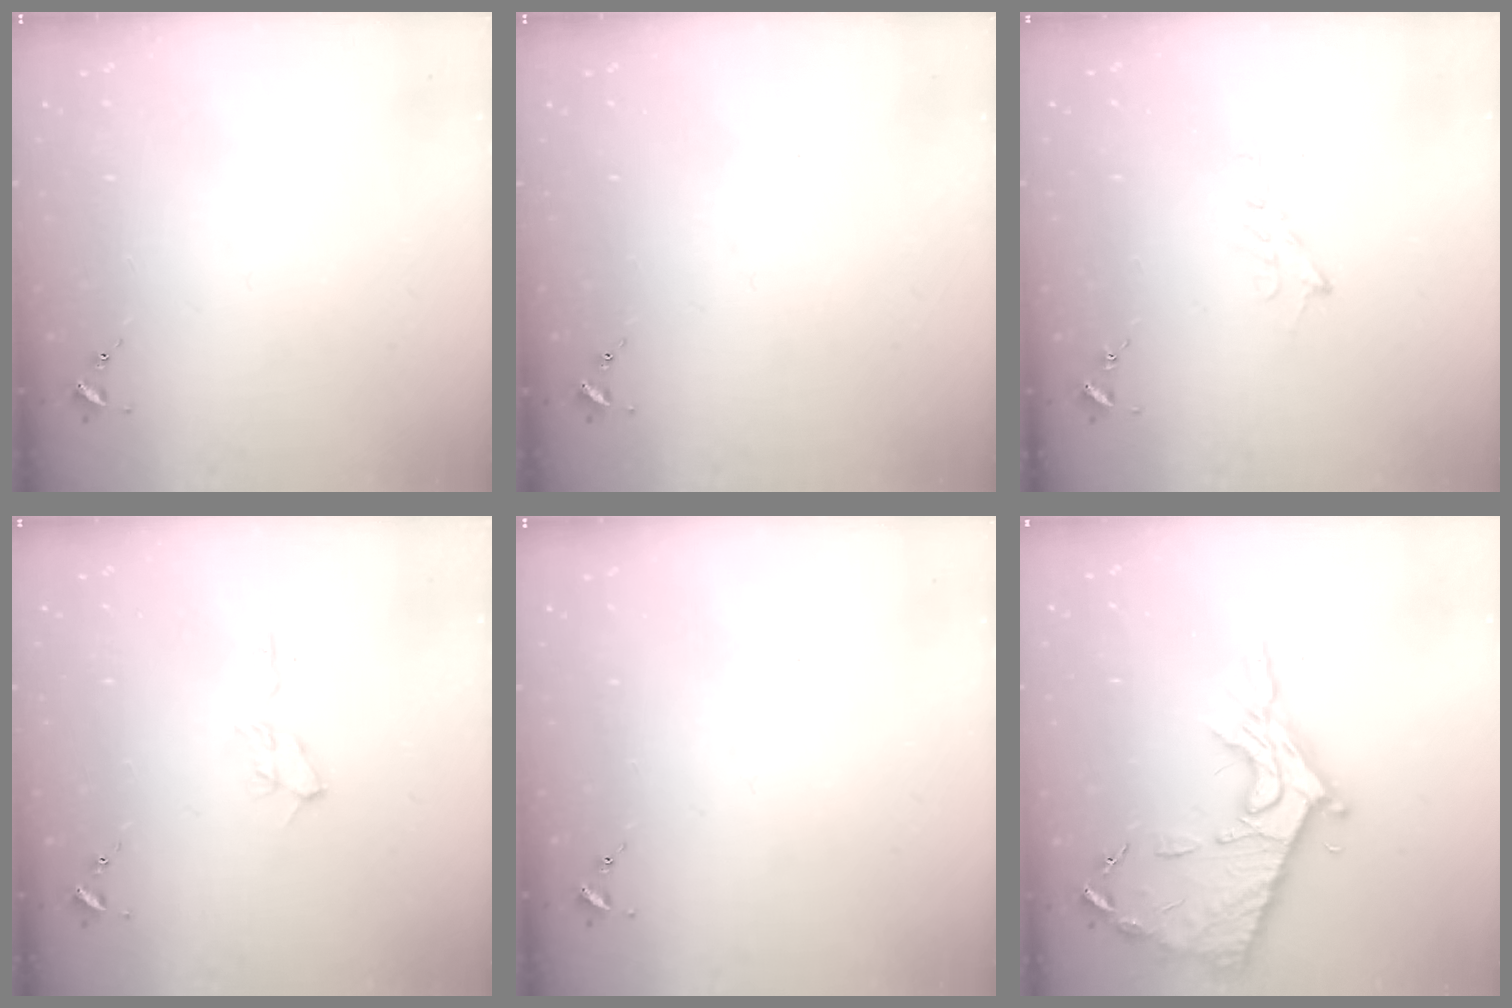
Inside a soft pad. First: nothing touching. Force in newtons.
{"total": 0.0}
{"total": 5.1, "press": 5.0, "slide": 0.6}
{"total": 6.7, "press": 6.6, "slide": 0.7}
{"total": 0.0}
{"total": 18.3, "press": 18.2, "slide": 1.4}